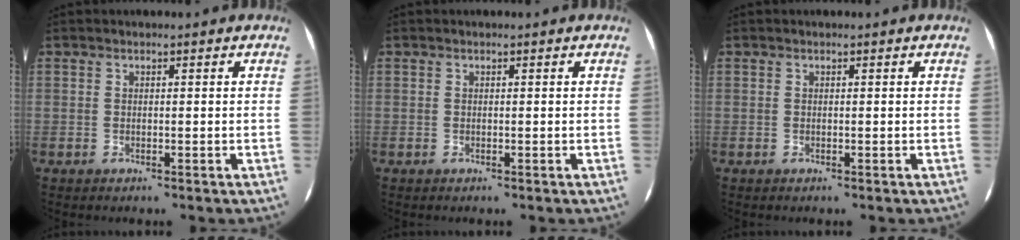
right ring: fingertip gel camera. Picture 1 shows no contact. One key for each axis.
{"total": 0.0}
{"total": 0.0}